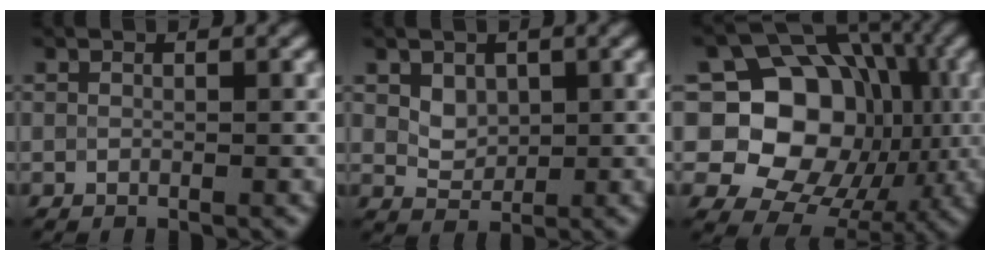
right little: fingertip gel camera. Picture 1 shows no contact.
{"total": 2.4, "force": [1.1, 1.7, 1.3], "torque": [-0.021, -0.006, 0.023]}
{"total": 16.0, "force": [0.5, 13.4, 8.6], "torque": [-0.103, 0.004, -0.011]}